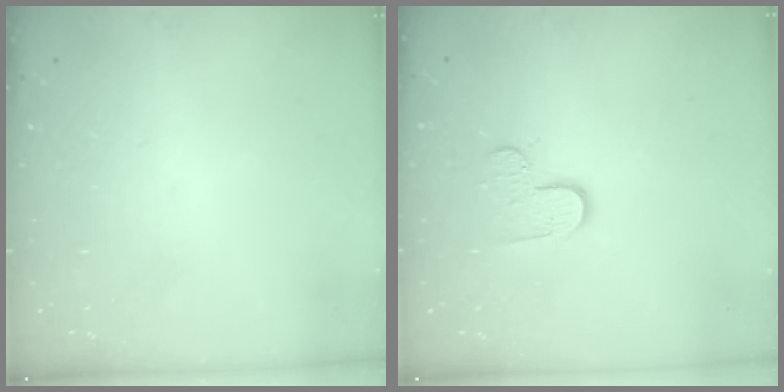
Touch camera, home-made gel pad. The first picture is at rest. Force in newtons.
{"total": 7.9, "press": 7.9, "slide": 0.5}